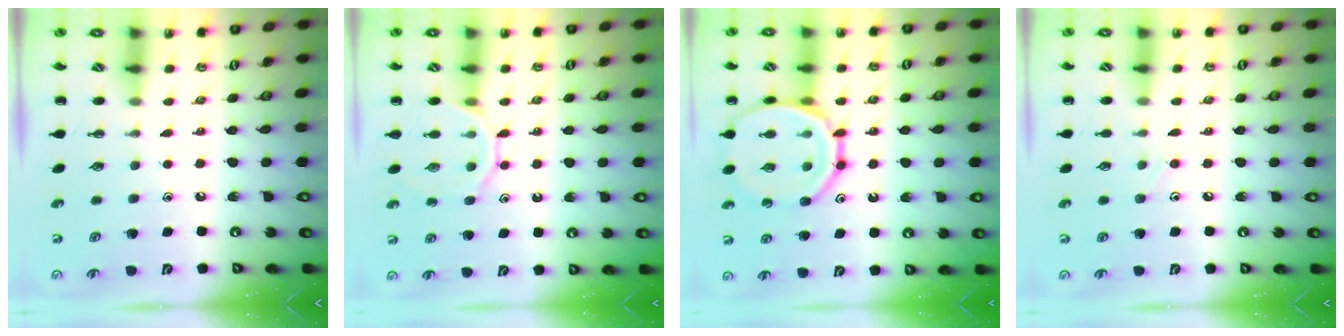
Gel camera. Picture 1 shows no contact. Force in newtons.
{"total": 11.6, "press": 11.6, "slide": 1.3}
{"total": 17.5, "press": 17.4, "slide": 2.5}
{"total": 6.0, "press": 5.6, "slide": 2.1}